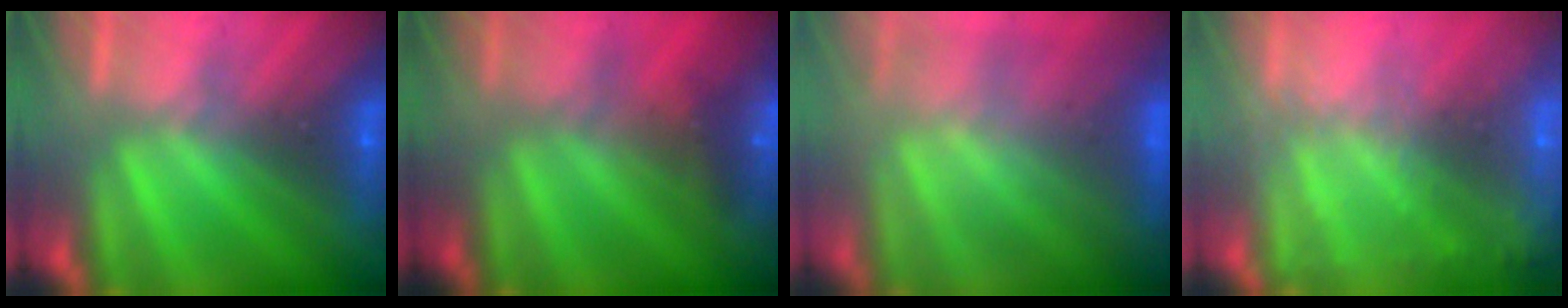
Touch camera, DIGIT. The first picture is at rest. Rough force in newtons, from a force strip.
{"total": 5.4}
{"total": 10.8}
{"total": 7.4}